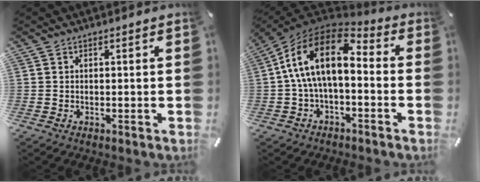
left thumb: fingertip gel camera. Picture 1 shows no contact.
{"total": 14.9, "force": [2.7, 8.0, 12.2], "torque": [-0.238, -0.003, 0.046]}